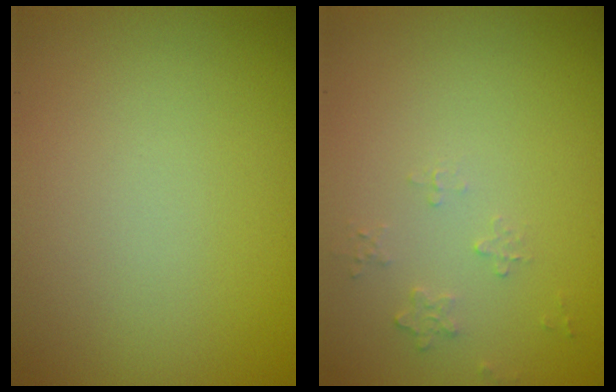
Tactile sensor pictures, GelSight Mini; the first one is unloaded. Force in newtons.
{"total": 0.7, "press": 0.5, "slide": 0.5}